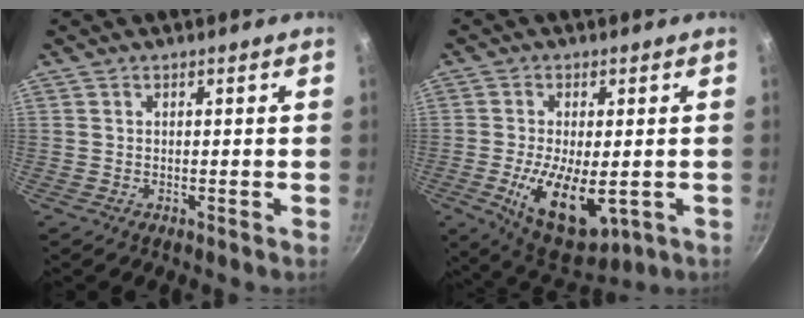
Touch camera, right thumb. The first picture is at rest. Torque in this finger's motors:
{"motor_torque": [-0.26, 0.84, 1.23, 0.00, 0.17]}